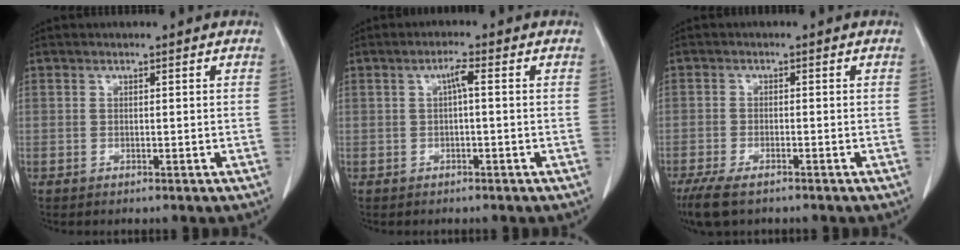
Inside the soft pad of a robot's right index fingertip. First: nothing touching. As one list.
[{"total": 2.1, "force": [0.2, 0.2, 2.0], "torque": [-0.037, 0.004, 0.004]}, {"total": 5.7, "force": [-4.2, 1.7, 3.5], "torque": [-0.068, -0.012, -0.069]}]